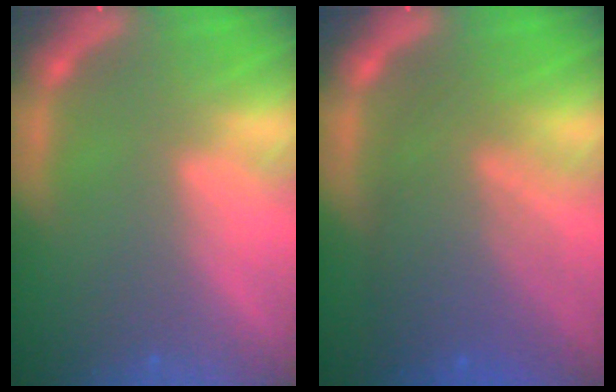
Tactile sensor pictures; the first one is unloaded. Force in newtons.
{"total": 8.1}